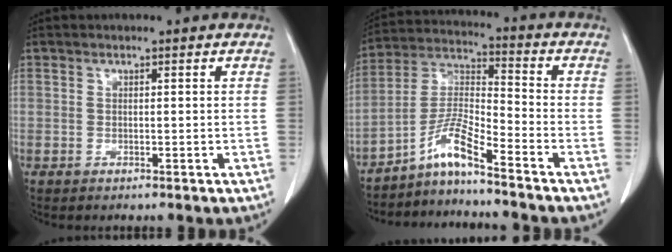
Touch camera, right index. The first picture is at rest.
{"total": 7.2, "force": [-5.6, -0.2, 4.5], "torque": [-0.100, 0.005, -0.110]}